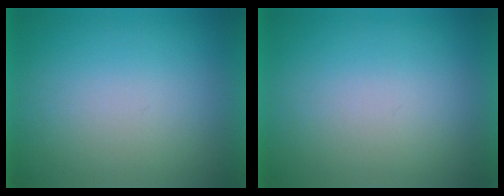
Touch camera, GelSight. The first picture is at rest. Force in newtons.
{"total": 1.2}